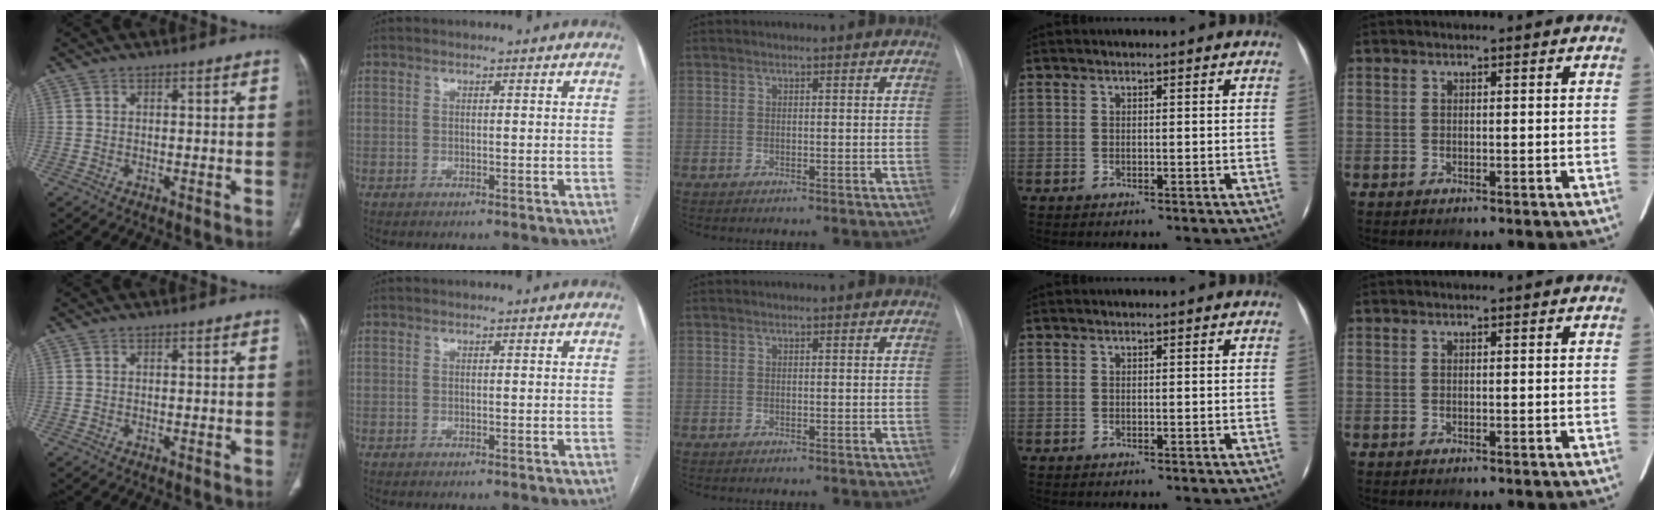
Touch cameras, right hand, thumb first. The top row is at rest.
{}